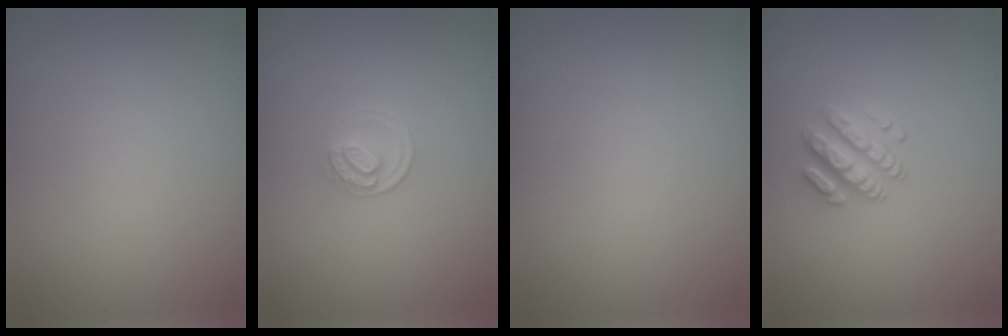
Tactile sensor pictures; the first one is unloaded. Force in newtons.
{"total": 2.1, "press": 2.1, "slide": 0.2}
{"total": 0.0}
{"total": 2.7, "press": 2.5, "slide": 1.2}